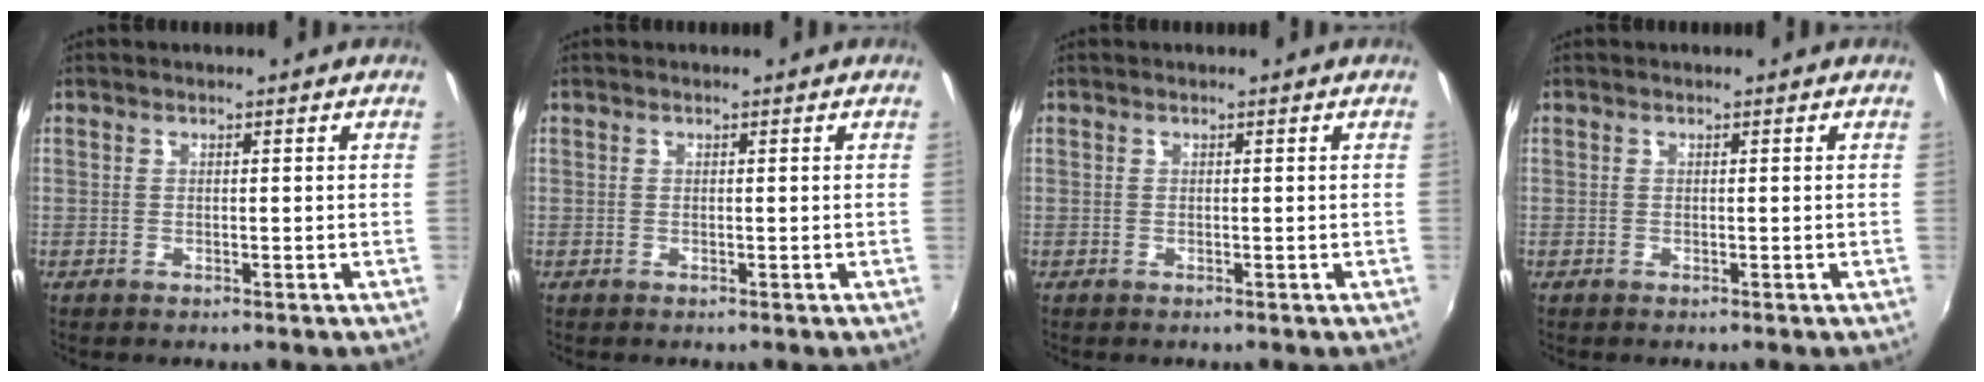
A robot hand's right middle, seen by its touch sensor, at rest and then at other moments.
{"total": 0.0}
{"total": 0.0}
{"total": 0.0}